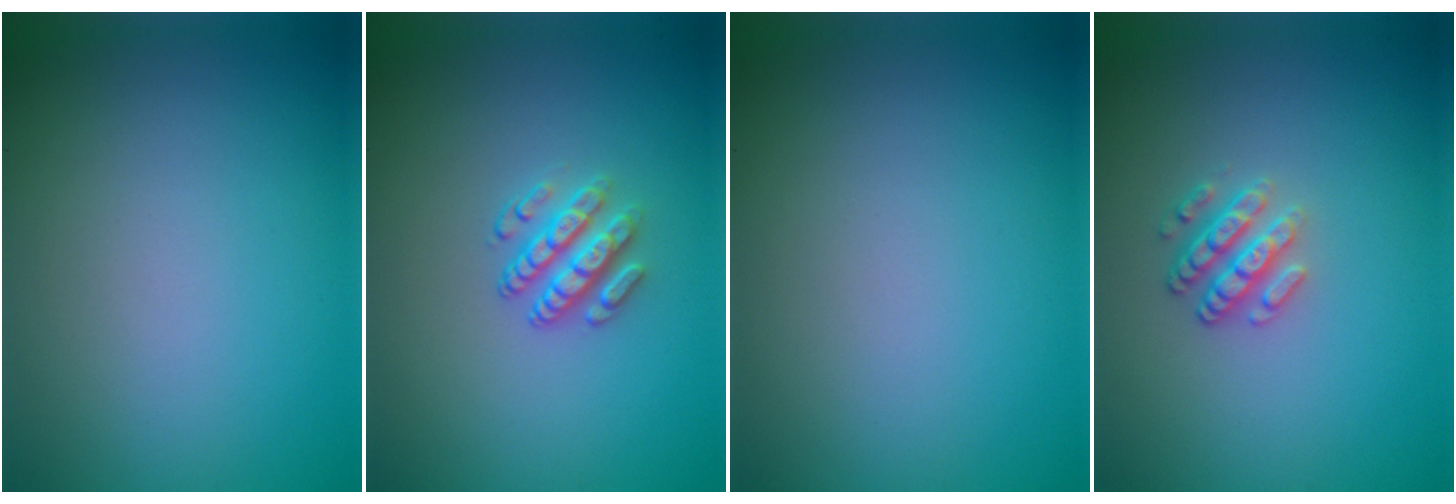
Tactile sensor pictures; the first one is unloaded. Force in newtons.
{"total": 3.0, "press": 2.4, "slide": 1.6}
{"total": 0.0}
{"total": 2.6, "press": 2.4, "slide": 1.1}